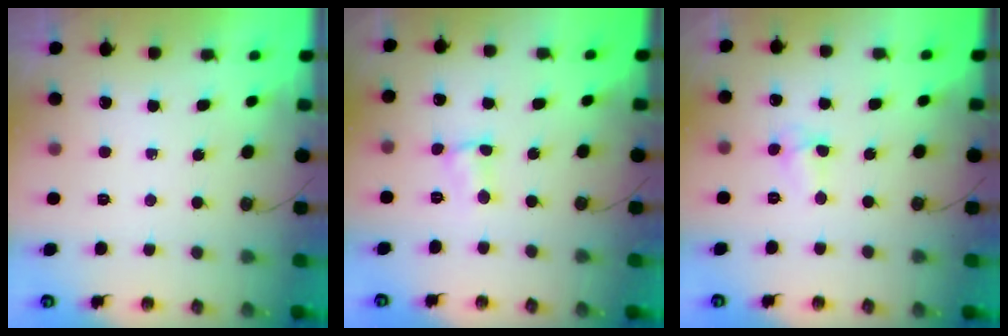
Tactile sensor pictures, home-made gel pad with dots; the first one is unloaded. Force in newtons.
{"total": 2.0, "press": 2.0, "slide": 0.3}
{"total": 3.5, "press": 3.5, "slide": 0.4}